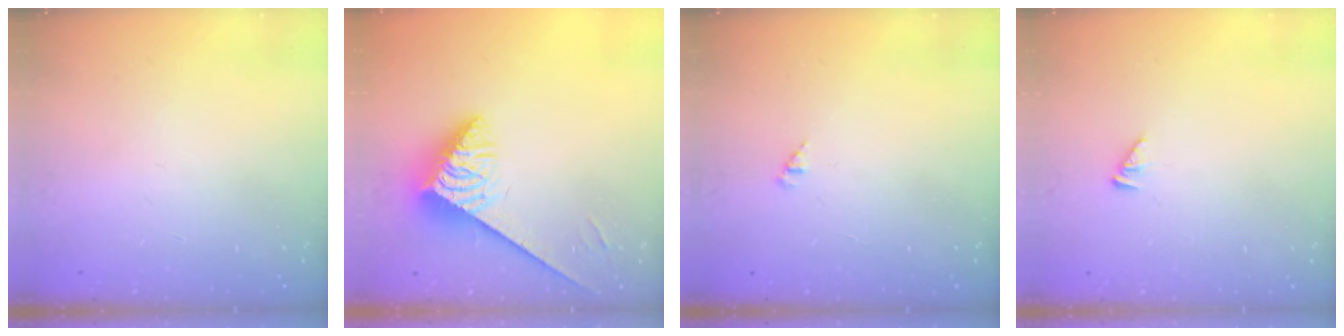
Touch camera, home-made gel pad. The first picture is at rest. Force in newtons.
{"total": 3.9, "press": 3.8, "slide": 0.8}
{"total": 2.0, "press": 2.0, "slide": 0.4}
{"total": 2.2, "press": 2.1, "slide": 0.4}